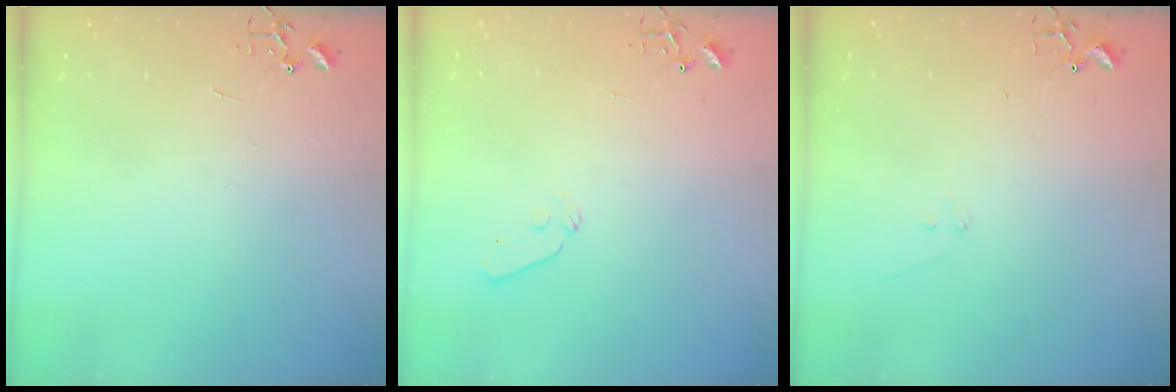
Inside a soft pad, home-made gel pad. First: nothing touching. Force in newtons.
{"total": 4.9, "press": 4.8, "slide": 0.7}
{"total": 6.1, "press": 6.1, "slide": 0.5}